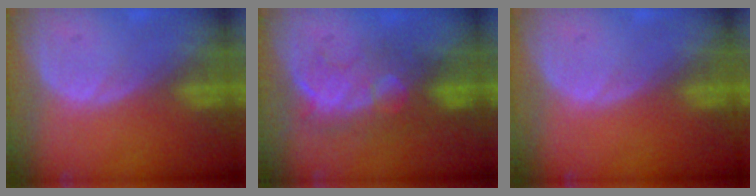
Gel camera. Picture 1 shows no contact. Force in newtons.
{"total": 8.0, "press": 7.8, "slide": 2.0}
{"total": 0.0}